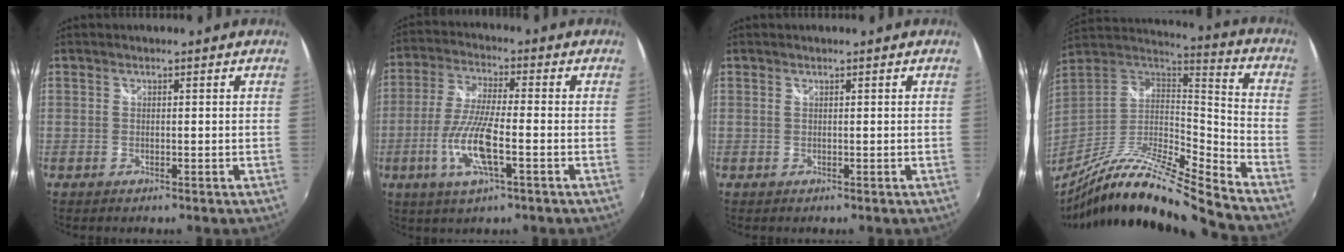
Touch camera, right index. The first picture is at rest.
{"total": 11.1, "force": [-3.4, 2.3, 10.3], "torque": [-0.215, -0.009, -0.067]}
{"total": 0.0}
{"total": 20.1, "force": [-16.3, 0.7, 11.8], "torque": [-0.208, -0.030, -0.299]}